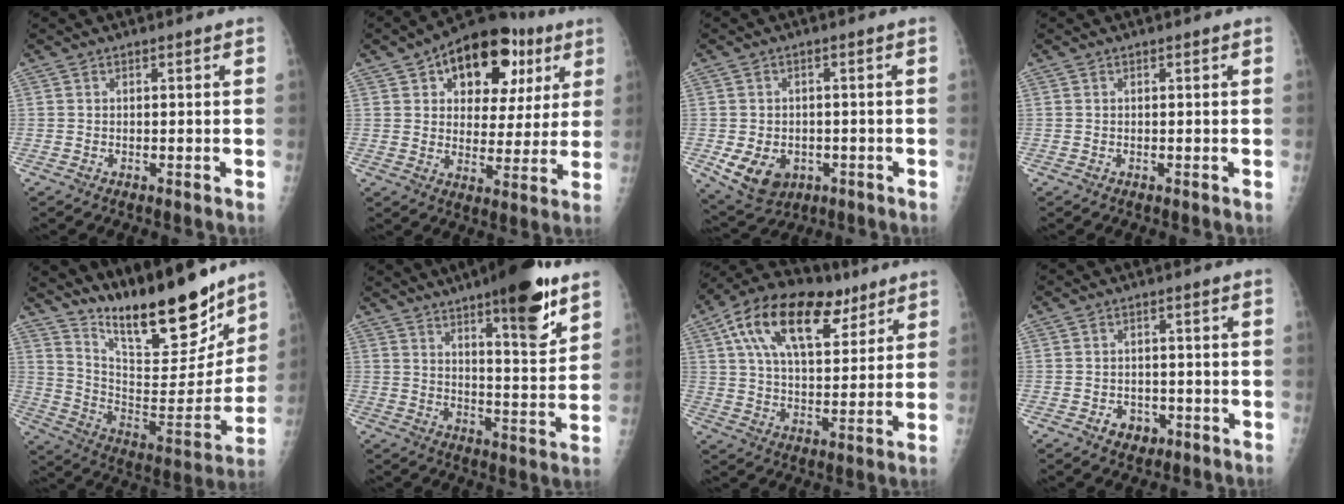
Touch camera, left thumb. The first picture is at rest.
{"total": 19.0, "force": [8.5, 11.4, 12.6], "torque": [-0.121, -0.001, 0.118]}
{"total": 9.0, "force": [-2.8, 6.8, 5.1], "torque": [-0.077, 0.007, -0.028]}
{"total": 0.0}
{"total": 23.6, "force": [18.1, 6.4, 13.6], "torque": [-0.172, -0.104, 0.300]}
{"total": 15.9, "force": [9.8, 3.8, 12.0], "torque": [-0.147, -0.060, 0.145]}
{"total": 20.6, "force": [10.2, 11.0, 14.1], "torque": [-0.217, -0.003, 0.172]}
{"total": 3.9, "force": [-1.8, 3.1, 1.6], "torque": [-0.004, 0.012, -0.020]}